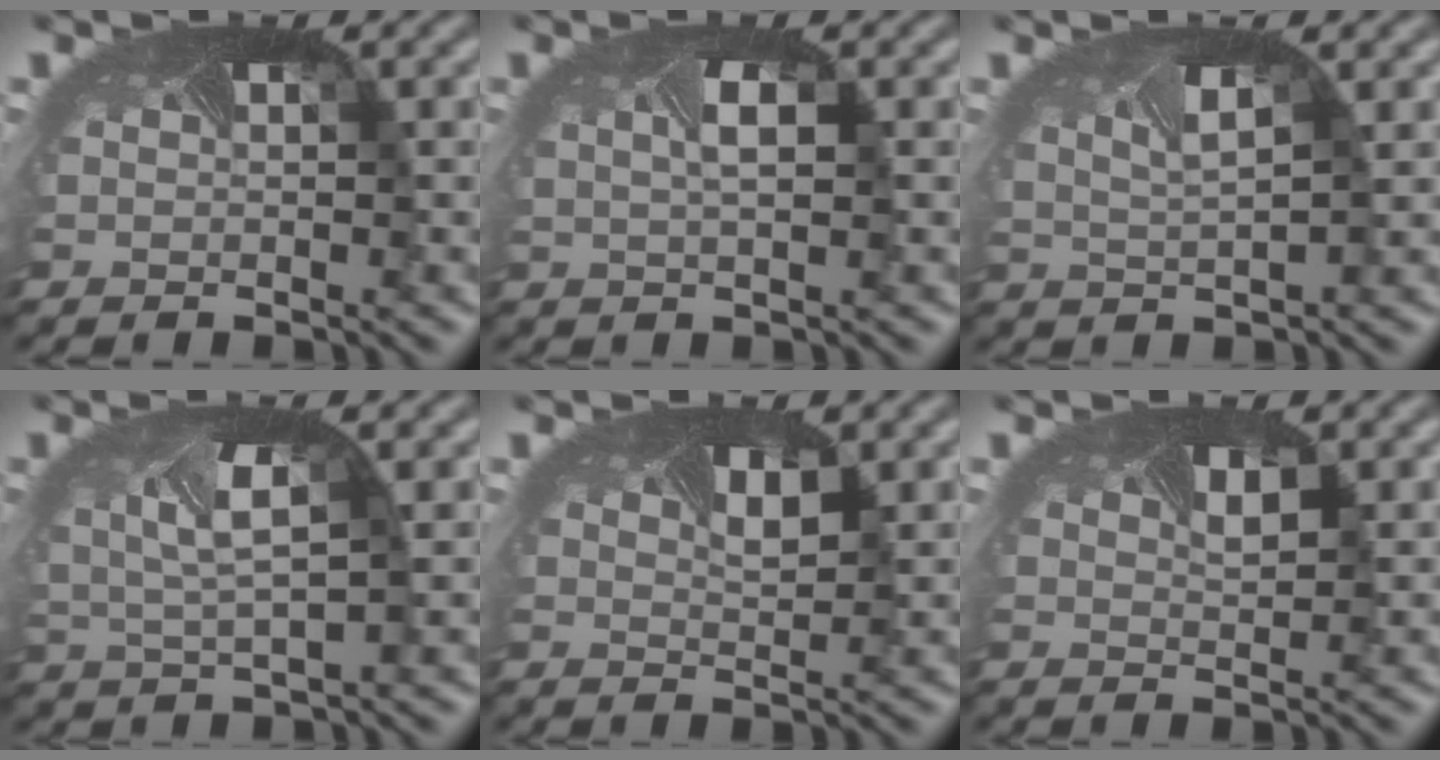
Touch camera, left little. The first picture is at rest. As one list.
[{"total": 1.6, "force": [0.1, 0.5, 1.5], "torque": [-0.036, -0.002, 0.006]}, {"total": 2.2, "force": [1.1, 1.0, 1.6], "torque": [-0.041, 0.008, 0.019]}, {"total": 3.6, "force": [0.6, 1.5, 3.3], "torque": [-0.085, 0.000, 0.010]}, {"total": 1.9, "force": [1.0, 0.9, 1.3], "torque": [-0.023, 0.001, 0.011]}, {"total": 1.2, "force": [0.7, 0.5, 0.7], "torque": [-0.013, 0.000, 0.009]}]